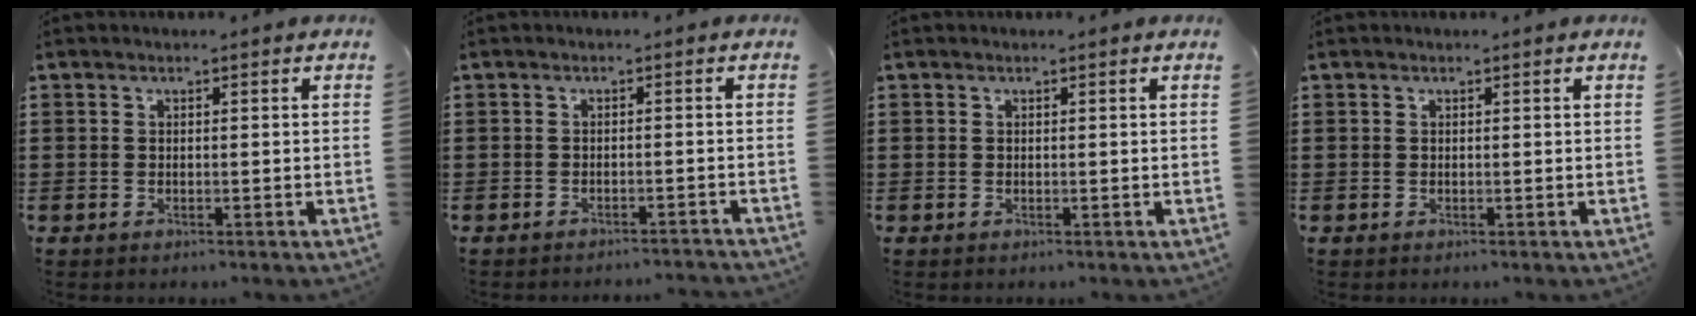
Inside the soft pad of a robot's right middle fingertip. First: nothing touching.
{"total": 1.5, "force": [-1.5, -0.1, 0.2], "torque": [-0.005, 0.004, -0.030]}
{"total": 0.0}
{"total": 0.0}